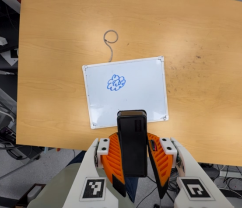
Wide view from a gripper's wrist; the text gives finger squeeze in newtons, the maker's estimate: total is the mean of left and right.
{"total": 9.5, "left": 8.1, "right": 10.8}